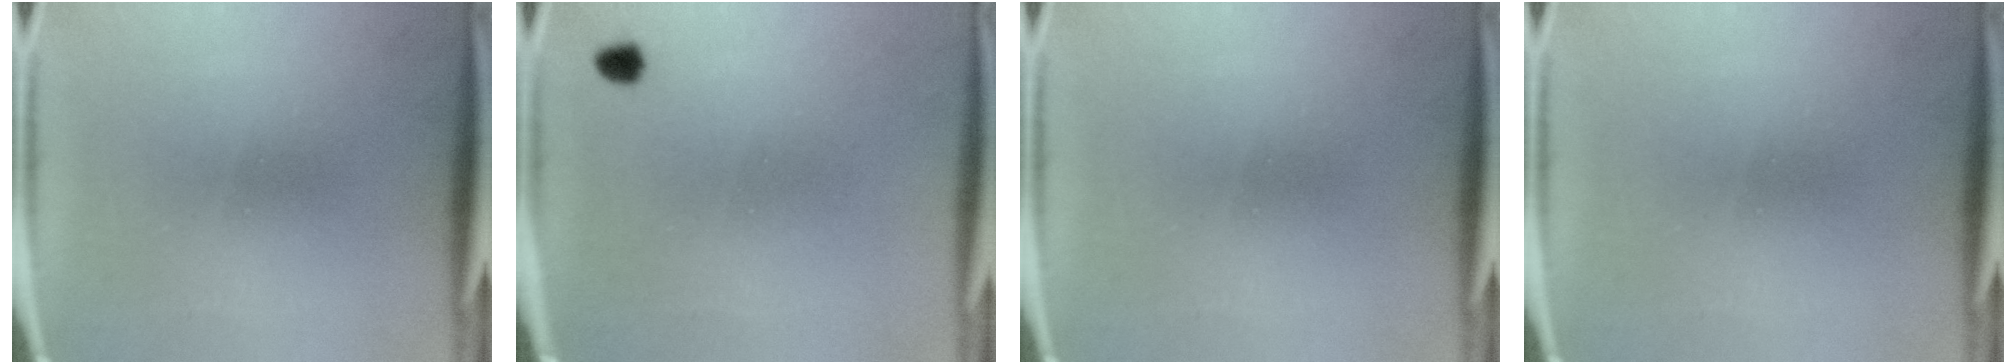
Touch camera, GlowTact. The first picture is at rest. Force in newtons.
{"total": 1.4}
{"total": 0.0}
{"total": 0.0}